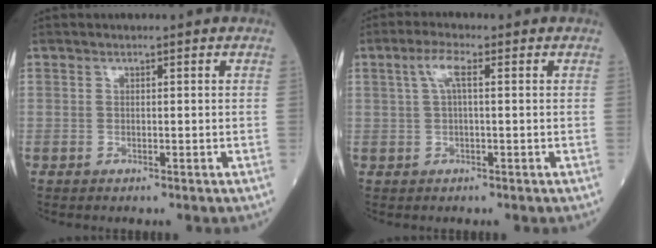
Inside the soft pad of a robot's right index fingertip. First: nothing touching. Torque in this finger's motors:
{"motor_torque": [0.48, 0.32, 0.04, 0.06]}